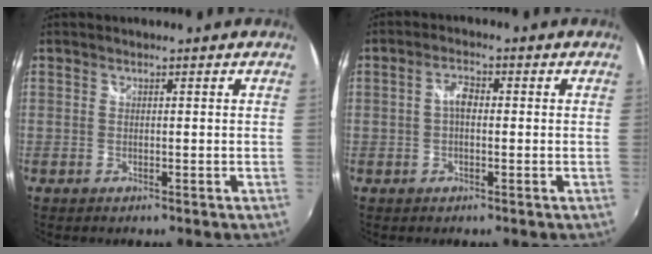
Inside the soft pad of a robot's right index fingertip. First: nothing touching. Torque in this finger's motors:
{"motor_torque": [0.67, 0.14, 0.23, 0.07]}